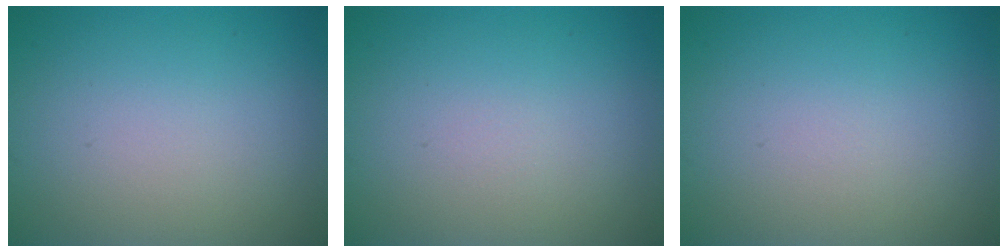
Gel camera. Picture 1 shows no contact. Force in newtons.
{"total": 0.0}
{"total": 0.0}